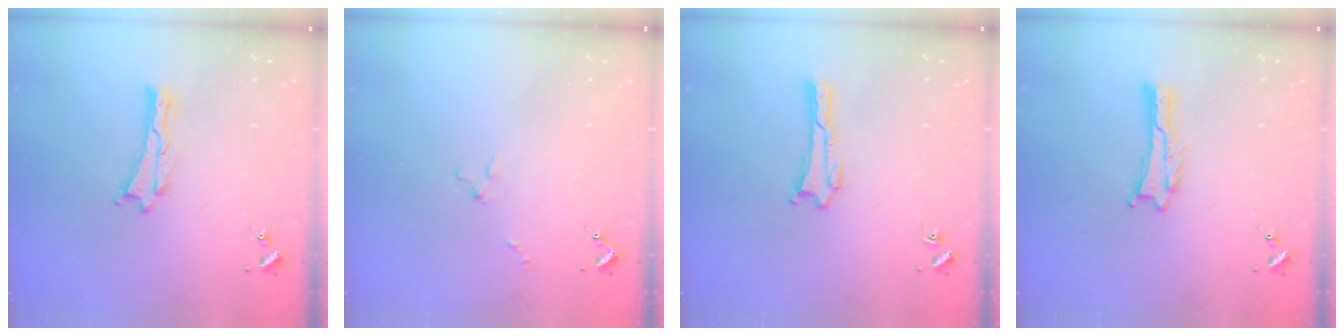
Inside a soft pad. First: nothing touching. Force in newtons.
{"total": 1.3, "press": 1.2, "slide": 0.1}
{"total": 0.0}
{"total": 0.0}